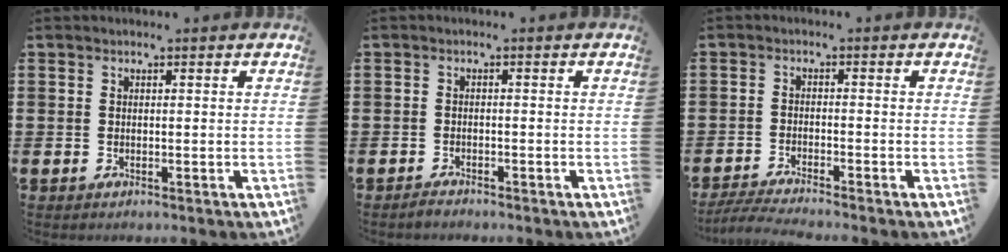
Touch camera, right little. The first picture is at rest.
{"total": 0.9, "force": [-0.9, 0.1, 0.0], "torque": [-0.004, -0.003, -0.017]}
{"total": 2.8, "force": [-2.6, -0.1, 1.2], "torque": [-0.018, -0.003, -0.048]}